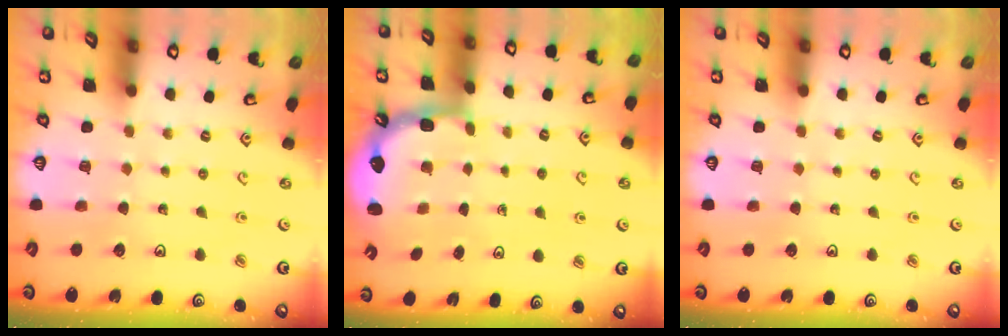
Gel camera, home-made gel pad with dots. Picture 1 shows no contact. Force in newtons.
{"total": 2.5, "press": 2.1, "slide": 1.3}
{"total": 0.0}